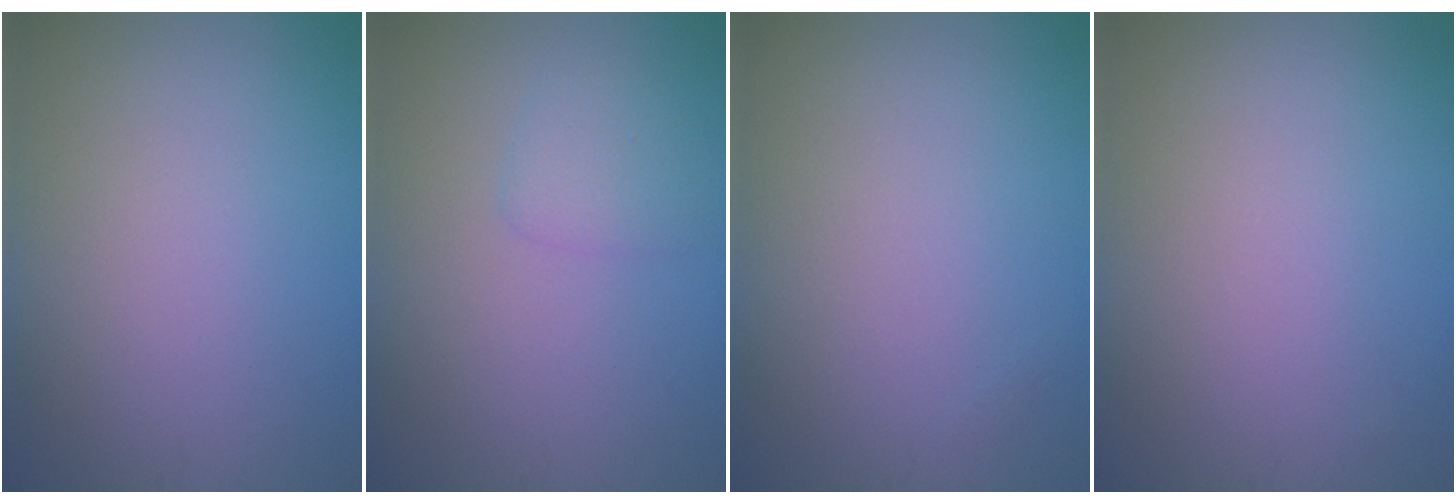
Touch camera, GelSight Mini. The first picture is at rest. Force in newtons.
{"total": 1.5, "press": 1.4, "slide": 0.1}
{"total": 0.0}
{"total": 0.0}